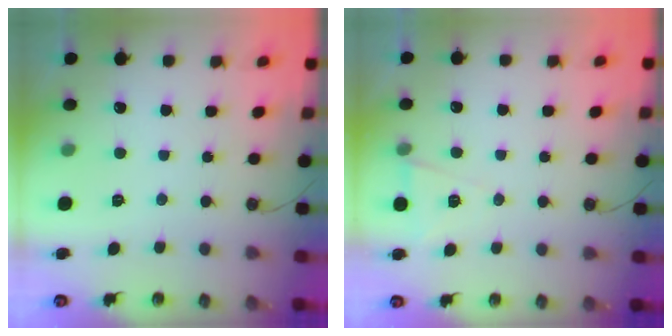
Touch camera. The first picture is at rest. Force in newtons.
{"total": 6.6, "press": 5.1, "slide": 4.2}